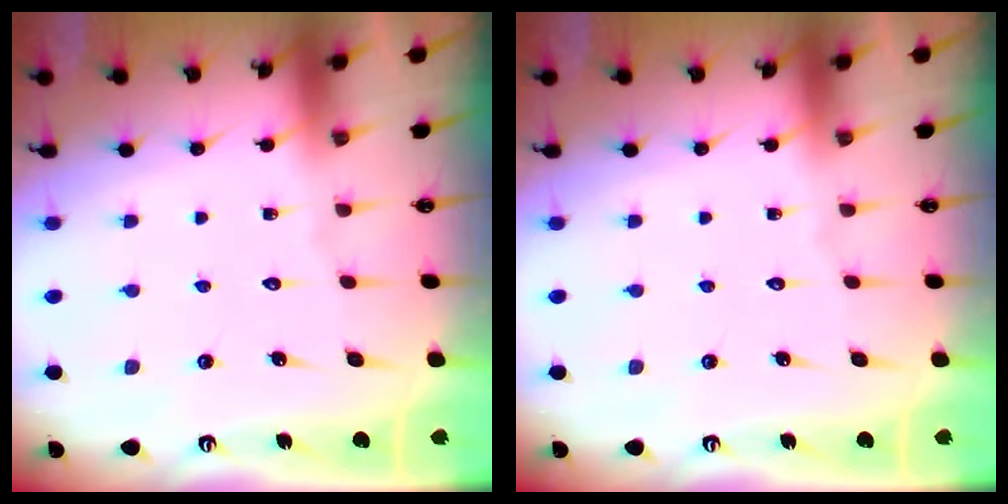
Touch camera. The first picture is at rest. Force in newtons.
{"total": 0.0}